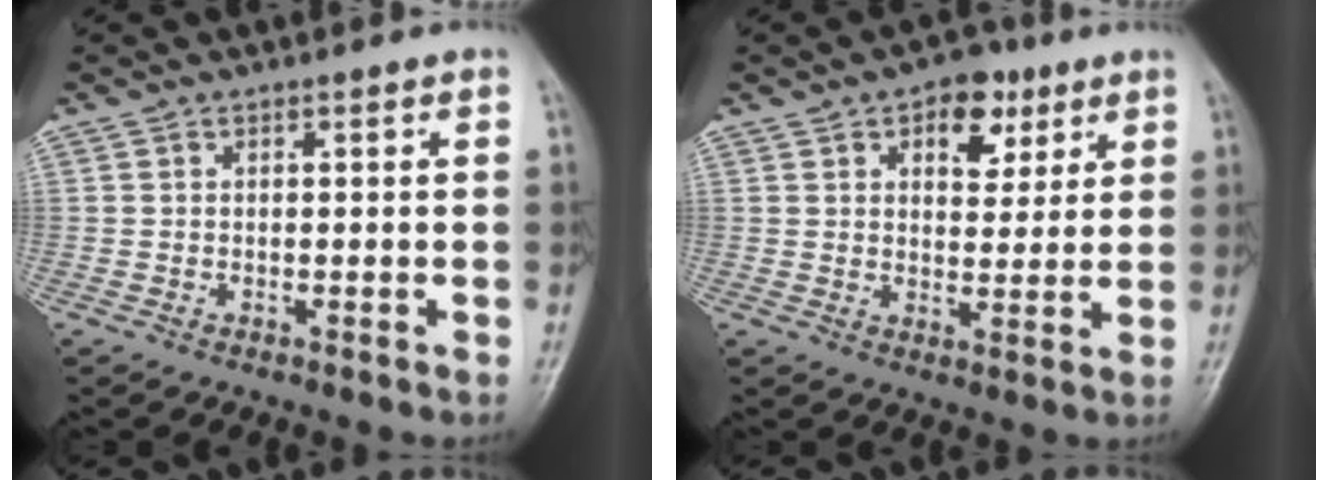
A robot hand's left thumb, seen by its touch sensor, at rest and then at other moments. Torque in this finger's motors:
{"motor_torque": [0.19, 0.32, -0.36, -0.23, 0.07]}